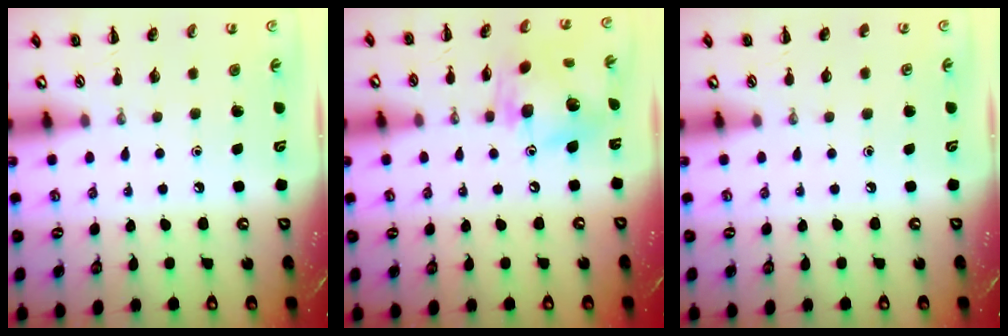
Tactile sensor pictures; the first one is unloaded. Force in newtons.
{"total": 11.4, "press": 11.3, "slide": 0.8}
{"total": 0.0}